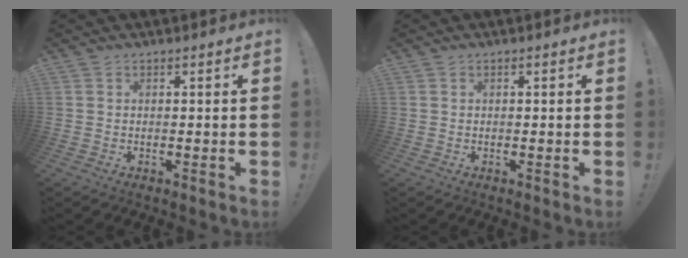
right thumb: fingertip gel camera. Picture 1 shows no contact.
{"total": 0.0}